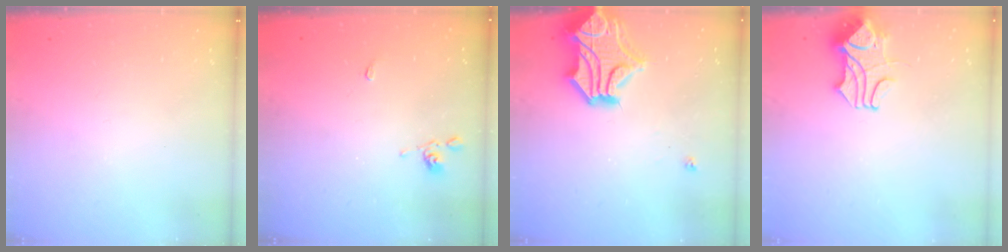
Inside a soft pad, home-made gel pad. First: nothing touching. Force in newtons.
{"total": 2.2, "press": 2.1, "slide": 0.6}
{"total": 8.7, "press": 8.4, "slide": 2.3}
{"total": 2.2, "press": 2.0, "slide": 0.7}